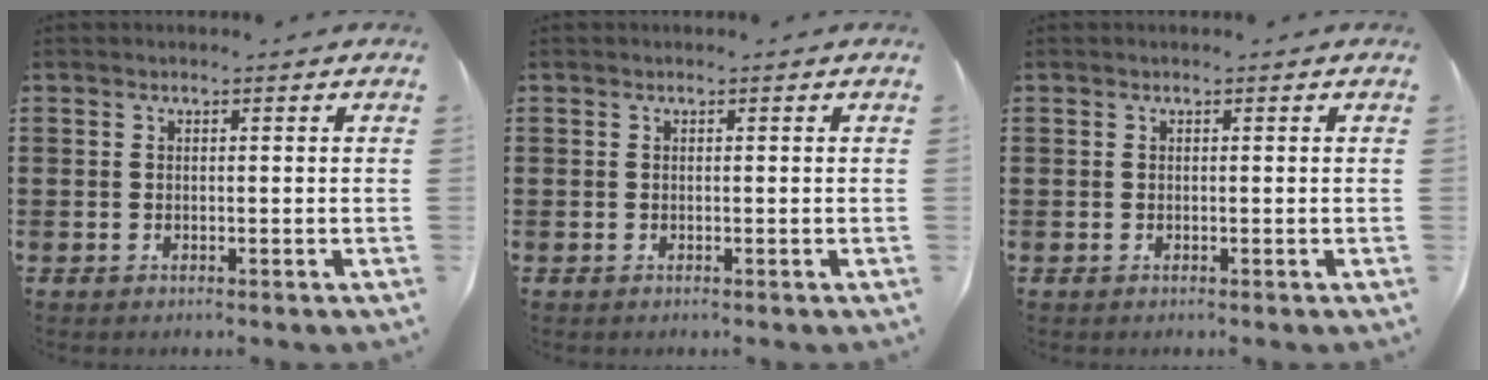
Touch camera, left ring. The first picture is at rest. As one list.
[{"total": 0.0}, {"total": 0.0}]